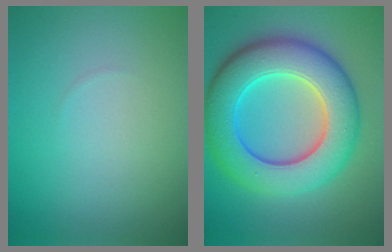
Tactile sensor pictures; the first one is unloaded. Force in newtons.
{"total": 10.6, "press": 10.6, "slide": 0.2}